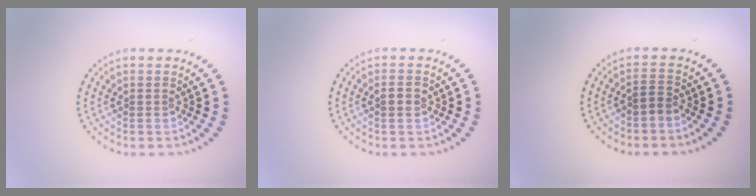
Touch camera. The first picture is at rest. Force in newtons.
{"total": 1.5, "press": 1.5, "slide": 0.1}
{"total": 1.2, "press": 1.0, "slide": 0.7}